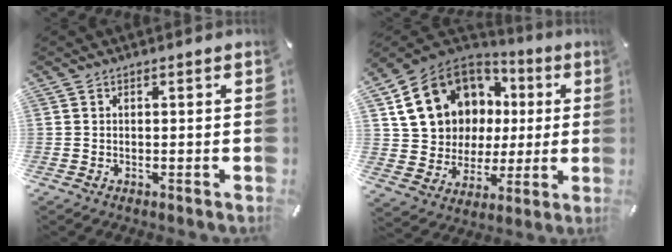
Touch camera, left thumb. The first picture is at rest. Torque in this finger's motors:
{"motor_torque": [2.29, 2.72, 1.56, -1.21, 0.52]}